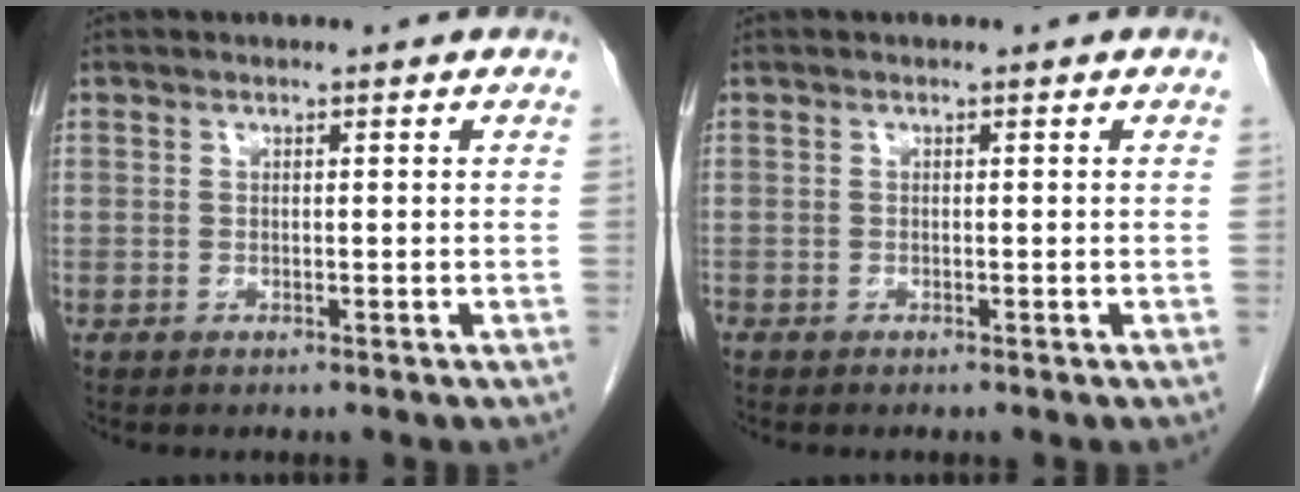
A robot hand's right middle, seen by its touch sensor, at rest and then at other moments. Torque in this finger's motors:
{"motor_torque": [-0.17, 0.25, -0.02, -0.01]}